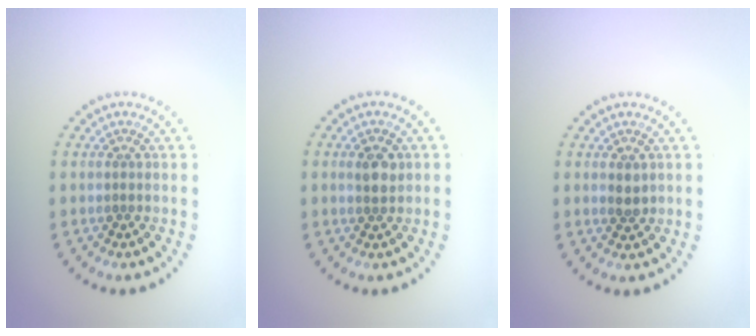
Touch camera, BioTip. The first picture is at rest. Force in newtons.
{"total": 2.0, "press": 1.9, "slide": 0.4}
{"total": 1.4, "press": 1.4, "slide": 0.2}